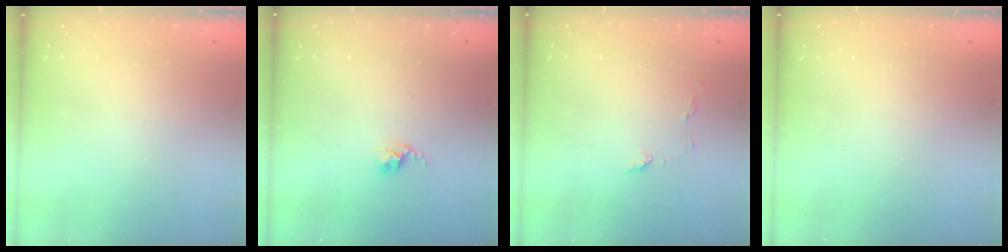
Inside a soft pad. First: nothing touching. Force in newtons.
{"total": 2.4, "press": 2.4, "slide": 0.3}
{"total": 5.4, "press": 5.4, "slide": 0.6}
{"total": 0.0}